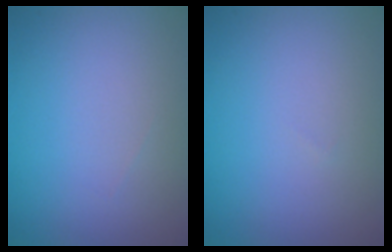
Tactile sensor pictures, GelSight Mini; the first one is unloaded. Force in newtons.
{"total": 0.0}